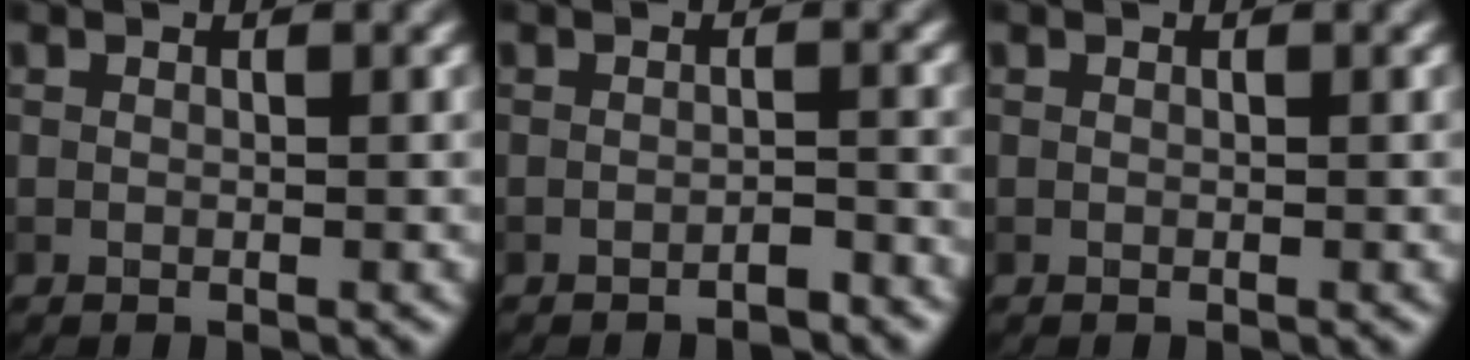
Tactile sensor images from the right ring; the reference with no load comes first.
{"total": 1.3, "force": [-1.1, 0.2, 0.6], "torque": [-0.006, 0.003, -0.020]}
{"total": 0.0}